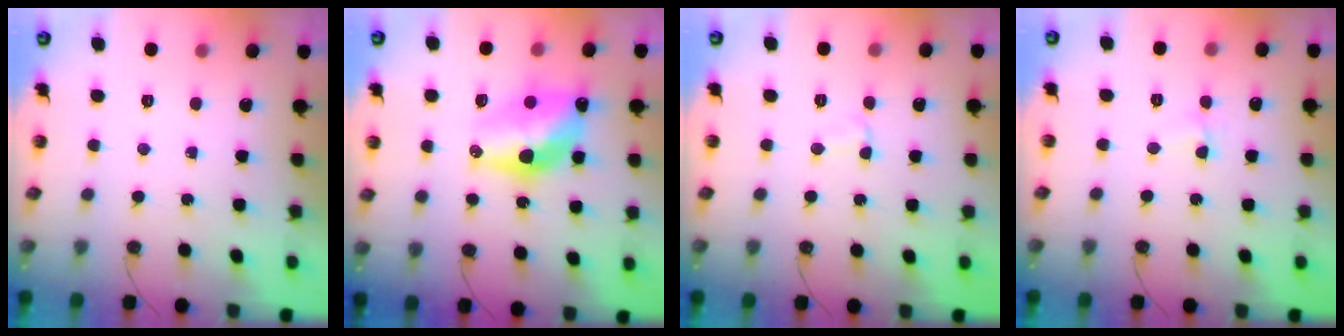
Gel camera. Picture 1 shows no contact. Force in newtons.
{"total": 11.5, "press": 11.5, "slide": 0.7}
{"total": 2.8, "press": 2.7, "slide": 0.3}
{"total": 2.0, "press": 1.9, "slide": 0.5}